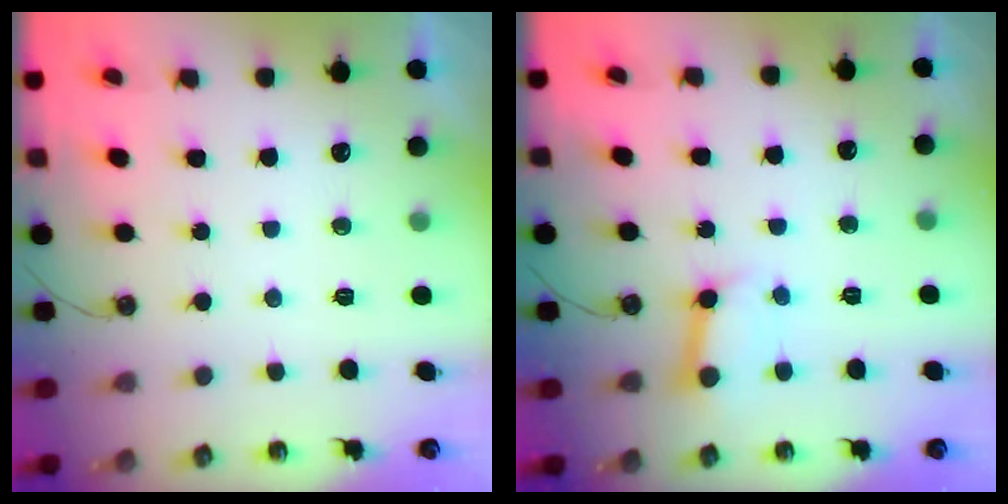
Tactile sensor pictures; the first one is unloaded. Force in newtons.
{"total": 6.5, "press": 6.4, "slide": 0.9}